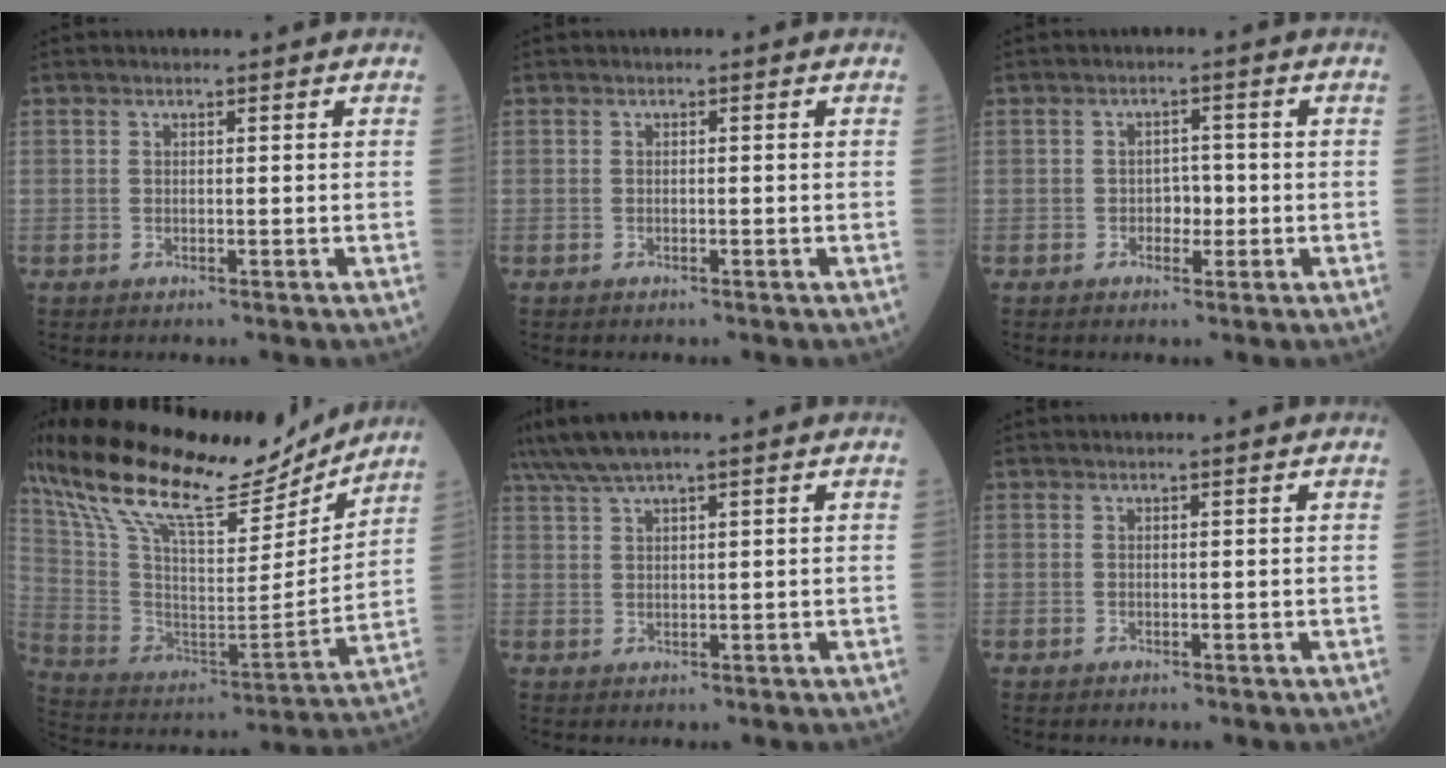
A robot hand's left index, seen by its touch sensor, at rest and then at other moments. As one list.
[{"total": 0.0}, {"total": 2.5, "force": [-0.8, 1.6, 1.7], "torque": [-0.018, 0.004, -0.014]}, {"total": 27.4, "force": [21.8, 7.1, 15.0], "torque": [-0.285, 0.012, 0.358]}, {"total": 6.6, "force": [5.2, 0.3, 4.0], "torque": [-0.078, 0.034, 0.097]}, {"total": 1.3, "force": [1.1, -0.2, 0.6], "torque": [-0.005, 0.004, 0.016]}]